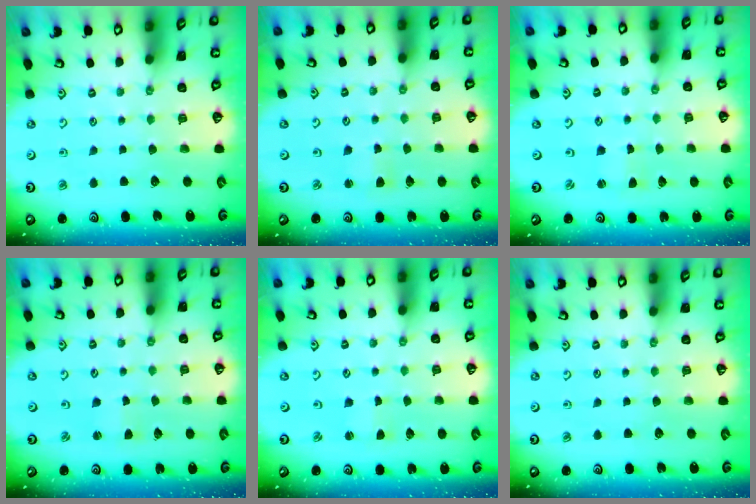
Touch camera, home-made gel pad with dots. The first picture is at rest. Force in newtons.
{"total": 2.7, "press": 2.7, "slide": 0.3}
{"total": 1.0, "press": 1.0, "slide": 0.2}
{"total": 1.6, "press": 1.6, "slide": 0.2}
{"total": 1.8, "press": 1.8, "slide": 0.3}
{"total": 0.0}